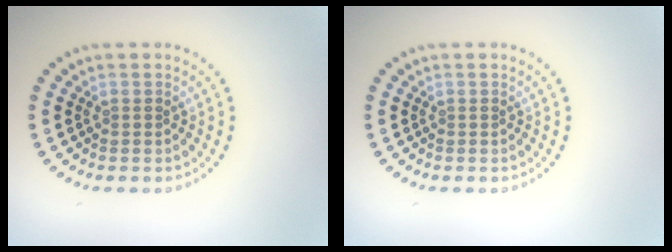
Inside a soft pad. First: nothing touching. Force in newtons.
{"total": 0.0}